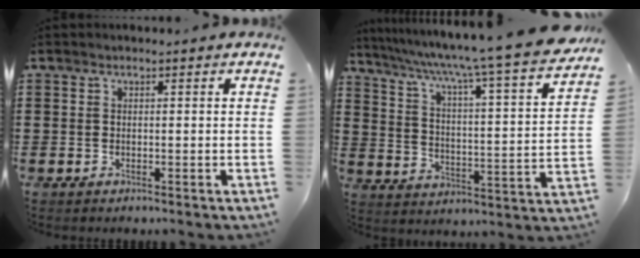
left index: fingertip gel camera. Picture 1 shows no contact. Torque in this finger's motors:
{"motor_torque": [1.76, -0.38, 1.05, 0.21]}